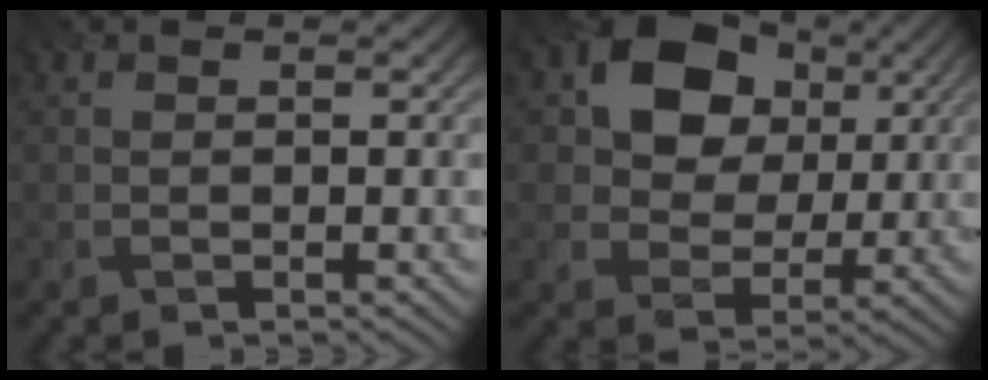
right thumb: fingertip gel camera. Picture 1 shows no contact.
{"total": 11.3, "force": [3.7, 8.6, 6.3], "torque": [-0.123, 0.008, 0.050]}